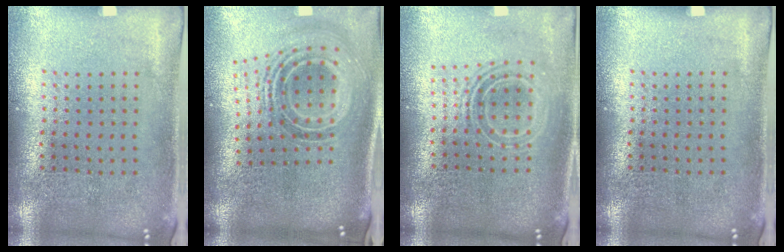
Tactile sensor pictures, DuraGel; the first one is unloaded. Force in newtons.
{"total": 1.8, "press": 1.3, "slide": 1.2}
{"total": 1.7, "press": 1.3, "slide": 1.0}
{"total": 0.0}